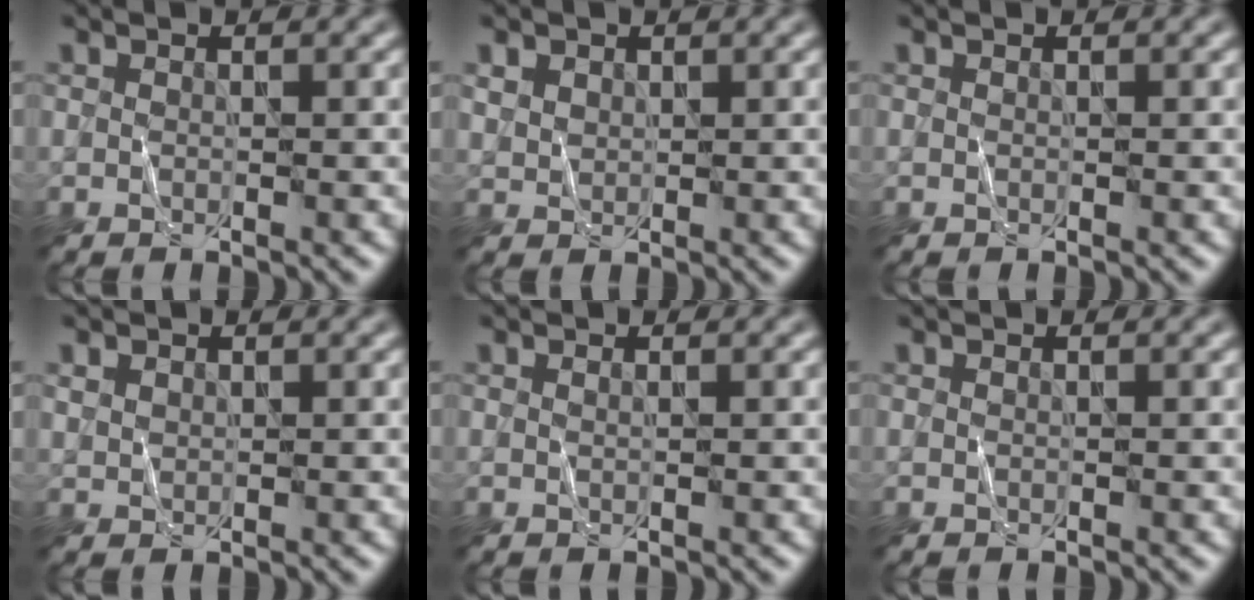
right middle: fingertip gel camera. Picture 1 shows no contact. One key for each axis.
{"total": 1.6, "fx": 0.9, "fy": 1.2, "fz": 0.5, "tx": -0.015, "ty": -0.002, "tz": 0.022}
{"total": 0.0}
{"total": 1.1, "fx": 0.6, "fy": 0.8, "fz": 0.3, "tx": -0.009, "ty": 0.001, "tz": 0.016}
{"total": 0.0}
{"total": 0.0}